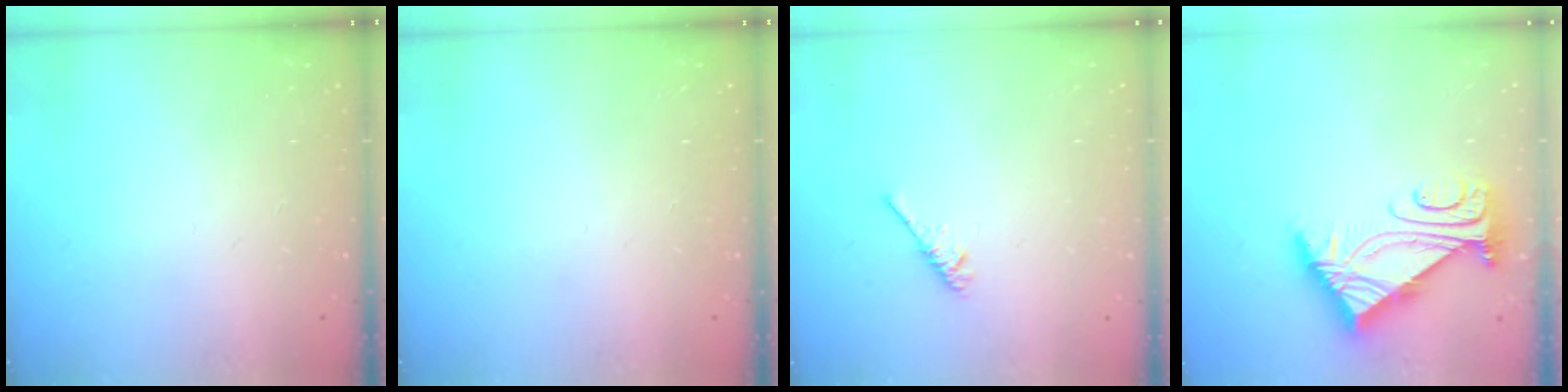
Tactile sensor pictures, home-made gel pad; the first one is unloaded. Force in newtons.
{"total": 0.0}
{"total": 1.9, "press": 1.9, "slide": 0.4}
{"total": 5.9, "press": 5.9, "slide": 0.5}